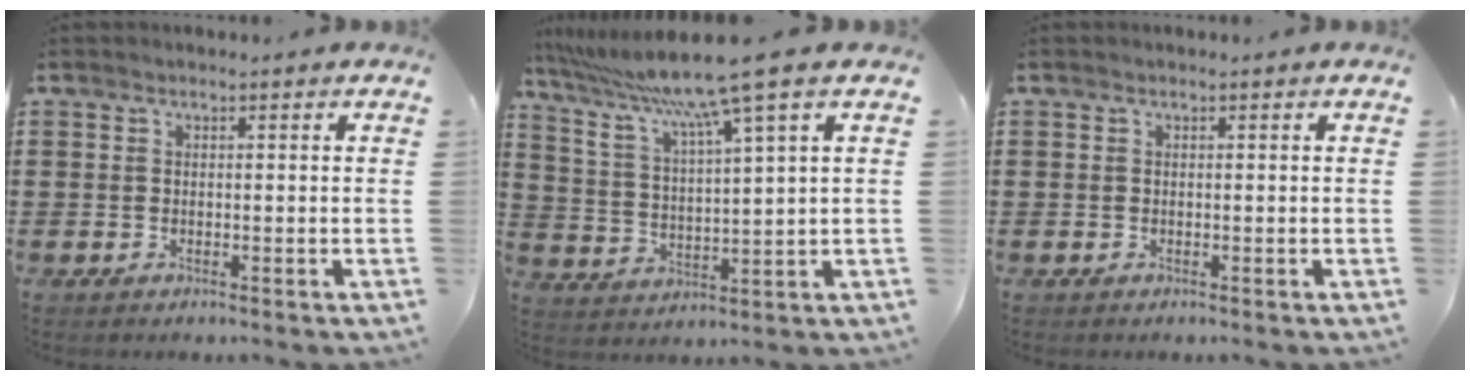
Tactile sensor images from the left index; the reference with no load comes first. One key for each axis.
{"total": 9.5, "fx": 6.9, "fy": -1.2, "fz": 6.5, "tx": -0.150, "ty": -0.040, "tz": 0.109}
{"total": 0.0}